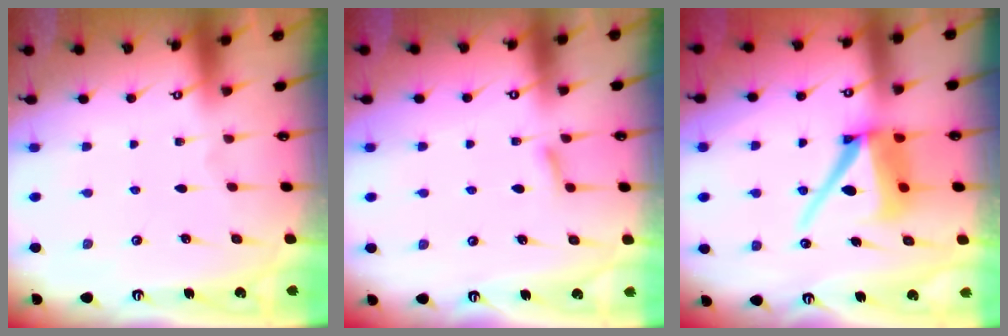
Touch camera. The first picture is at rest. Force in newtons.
{"total": 4.7, "press": 4.6, "slide": 0.6}
{"total": 12.1, "press": 11.9, "slide": 1.6}